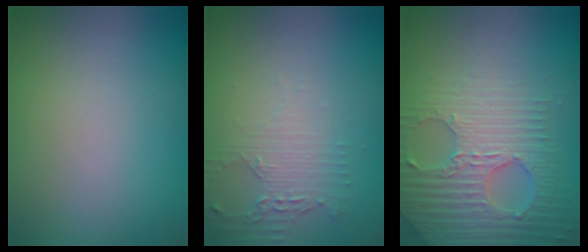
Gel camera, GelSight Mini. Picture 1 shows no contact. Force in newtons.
{"total": 2.1, "press": 1.6, "slide": 1.4}
{"total": 4.7, "press": 4.6, "slide": 1.2}